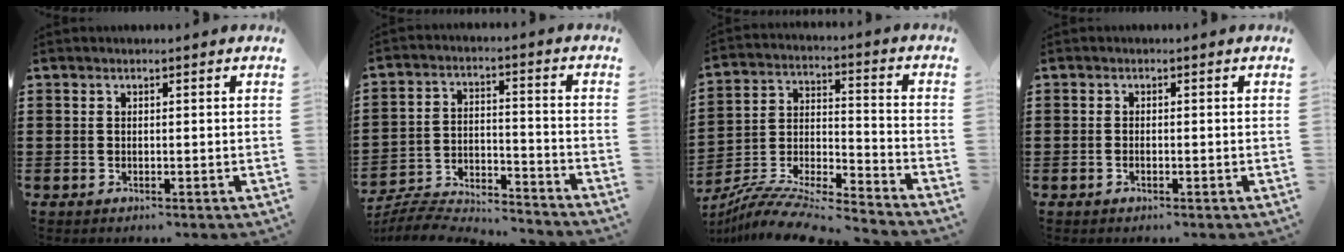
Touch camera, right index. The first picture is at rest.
{"total": 6.4, "force": [-6.2, 1.0, 1.2], "torque": [-0.028, -0.004, -0.127]}
{"total": 9.9, "force": [-9.3, 0.6, 3.3], "torque": [-0.067, 0.005, -0.189]}
{"total": 0.6, "force": [-0.4, 0.1, 0.5], "torque": [-0.011, -0.005, -0.006]}